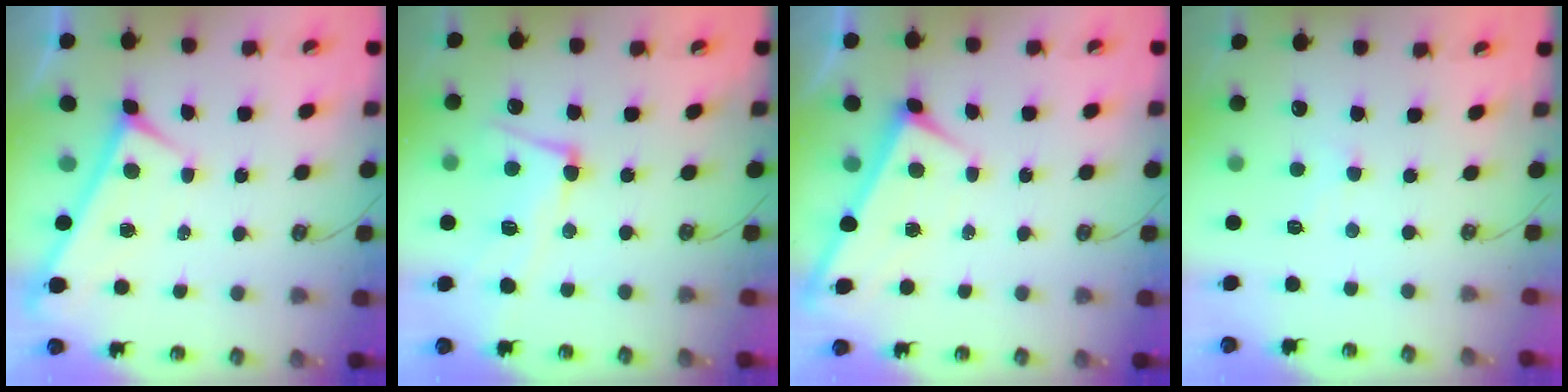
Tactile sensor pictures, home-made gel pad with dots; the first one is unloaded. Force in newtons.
{"total": 6.2, "press": 6.0, "slide": 1.3}
{"total": 1.7, "press": 1.7, "slide": 0.1}
{"total": 1.1, "press": 1.0, "slide": 0.4}